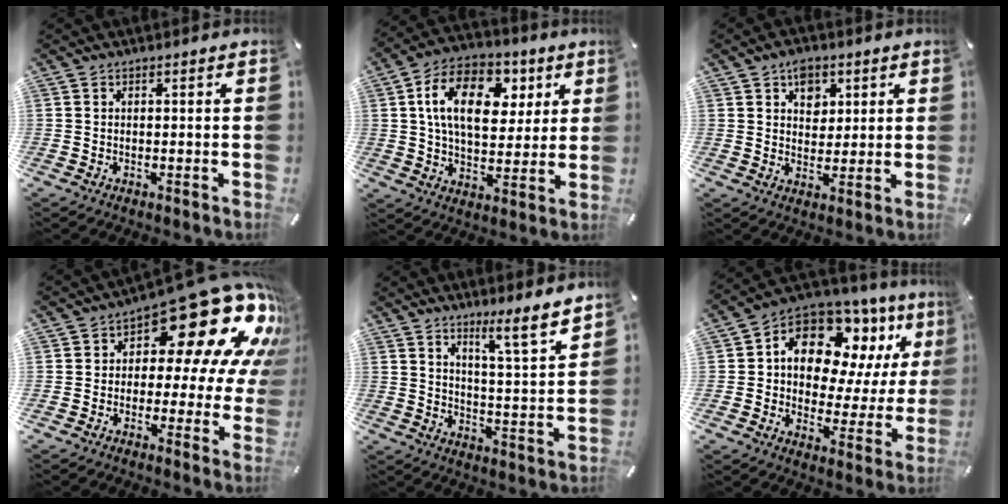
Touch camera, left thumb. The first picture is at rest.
{"total": 17.3, "force": [5.3, 11.3, 12.0], "torque": [-0.194, -0.002, 0.093]}
{"total": 5.8, "force": [3.0, 4.6, 2.0], "torque": [-0.006, -0.012, 0.046]}
{"total": 21.2, "force": [10.5, 9.6, 15.8], "torque": [-0.213, -0.077, 0.172]}
{"total": 8.6, "force": [7.3, 0.5, 4.5], "torque": [-0.062, -0.061, 0.121]}
{"total": 13.9, "force": [7.3, 9.5, 7.1], "torque": [-0.121, -0.053, 0.134]}